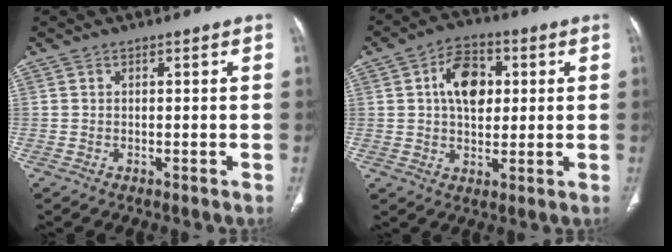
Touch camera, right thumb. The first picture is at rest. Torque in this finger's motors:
{"motor_torque": [1.22, 1.16, 0.75, 0.31, 0.07]}